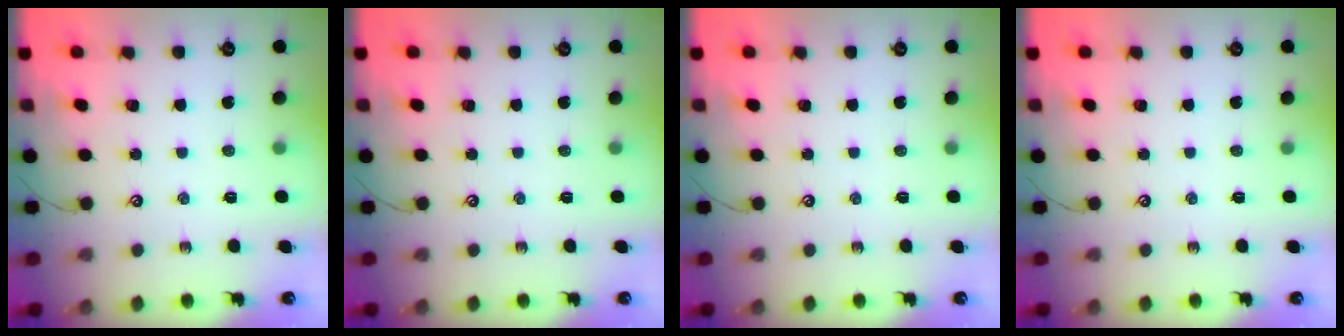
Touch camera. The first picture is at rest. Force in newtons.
{"total": 0.0}
{"total": 0.0}
{"total": 0.0}